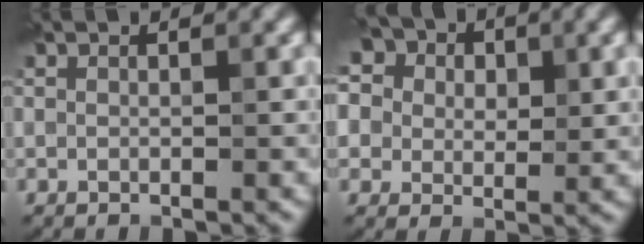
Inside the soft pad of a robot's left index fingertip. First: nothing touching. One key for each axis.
{"total": 15.3, "fx": 7.5, "fy": 11.1, "fz": 7.5, "tx": -0.170, "ty": 0.047, "tz": 0.115}